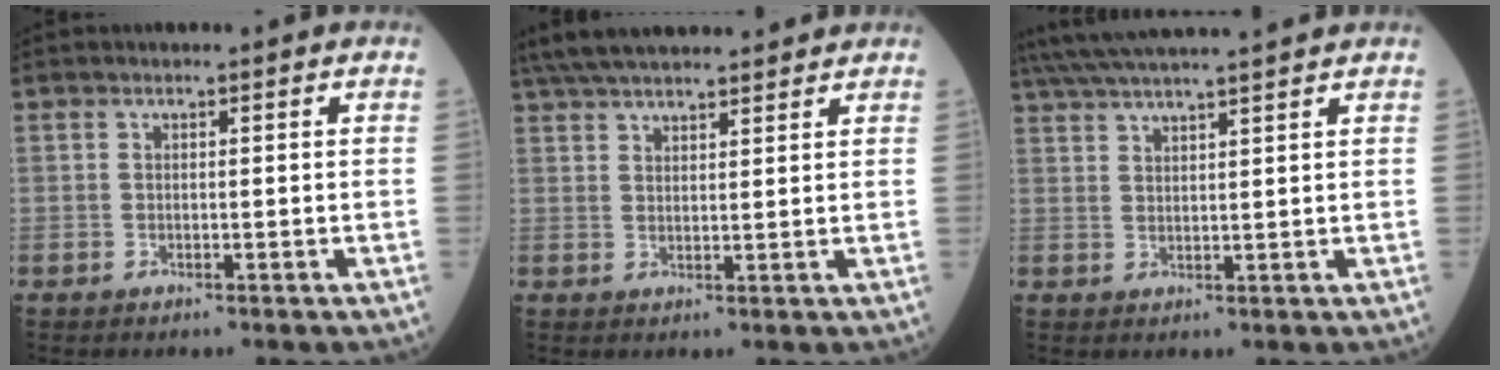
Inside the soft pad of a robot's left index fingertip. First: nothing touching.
{"total": 15.6, "force": [13.8, 2.7, 6.7], "torque": [-0.121, 0.046, 0.216]}
{"total": 13.4, "force": [12.1, -0.7, 5.9], "torque": [-0.112, 0.028, 0.179]}